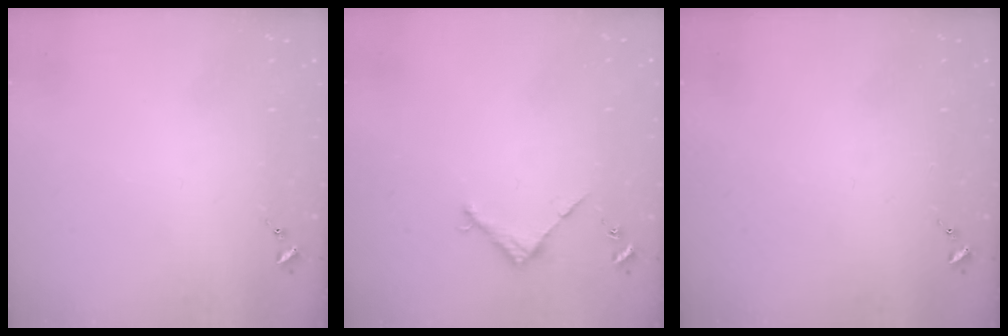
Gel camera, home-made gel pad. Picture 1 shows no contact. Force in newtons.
{"total": 2.9, "press": 2.8, "slide": 0.2}
{"total": 0.0}